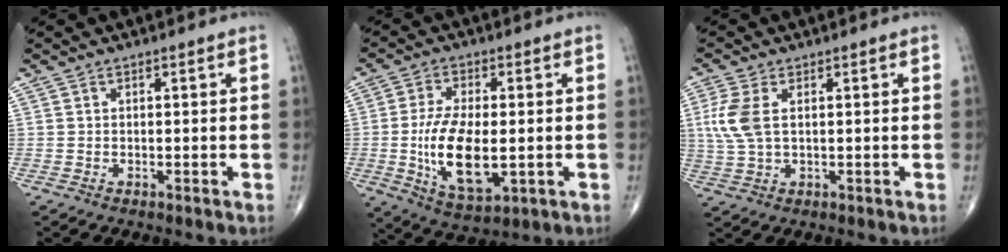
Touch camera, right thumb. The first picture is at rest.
{"total": 13.6, "force": [-1.7, 6.3, 12.0], "torque": [-0.222, -0.013, -0.022]}
{"total": 6.5, "force": [1.3, 3.4, 5.4], "torque": [-0.143, 0.004, 0.029]}